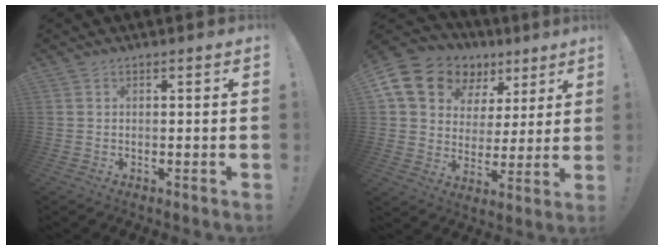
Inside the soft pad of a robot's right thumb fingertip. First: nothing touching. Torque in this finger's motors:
{"motor_torque": [1.89, 2.08, 0.42, -0.10, 0.16]}